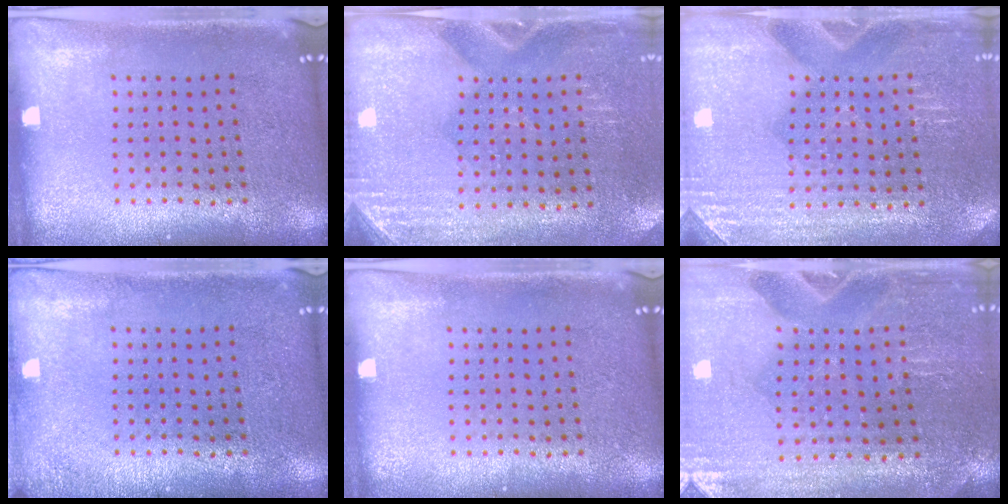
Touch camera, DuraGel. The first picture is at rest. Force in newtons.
{"total": 2.8, "press": 2.5, "slide": 1.3}
{"total": 3.0, "press": 3.0, "slide": 0.2}
{"total": 1.0, "press": 1.0, "slide": 0.3}
{"total": 0.0}
{"total": 0.8, "press": 0.8, "slide": 0.2}